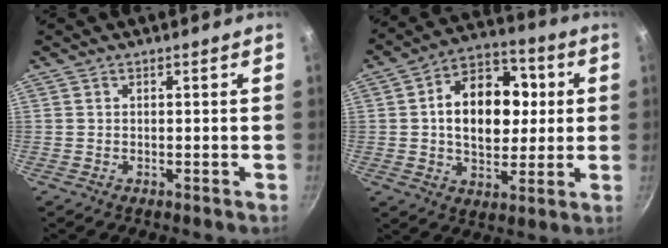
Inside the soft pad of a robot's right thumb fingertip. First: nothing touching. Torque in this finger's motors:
{"motor_torque": [-0.09, 0.59, 0.23, 0.25, 0.13]}